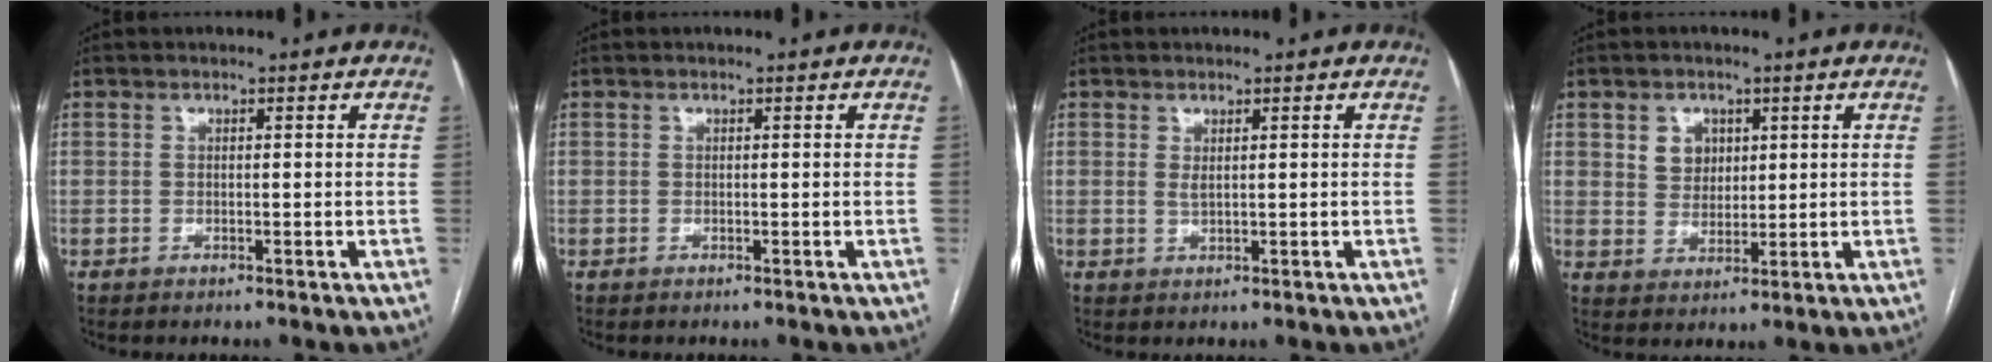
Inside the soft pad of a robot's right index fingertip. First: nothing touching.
{"total": 0.0}
{"total": 0.9, "force": [0.4, 0.2, 0.8], "torque": [-0.018, -0.004, 0.009]}
{"total": 4.2, "force": [1.7, 3.5, 1.6], "torque": [-0.027, 0.007, 0.035]}